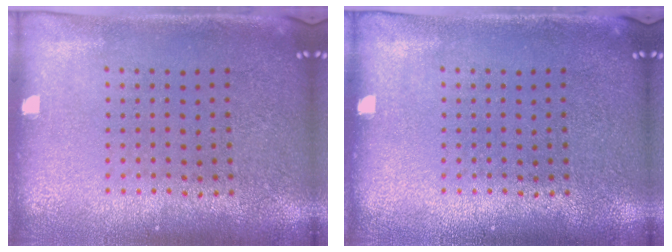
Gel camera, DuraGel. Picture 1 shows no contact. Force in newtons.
{"total": 0.0}